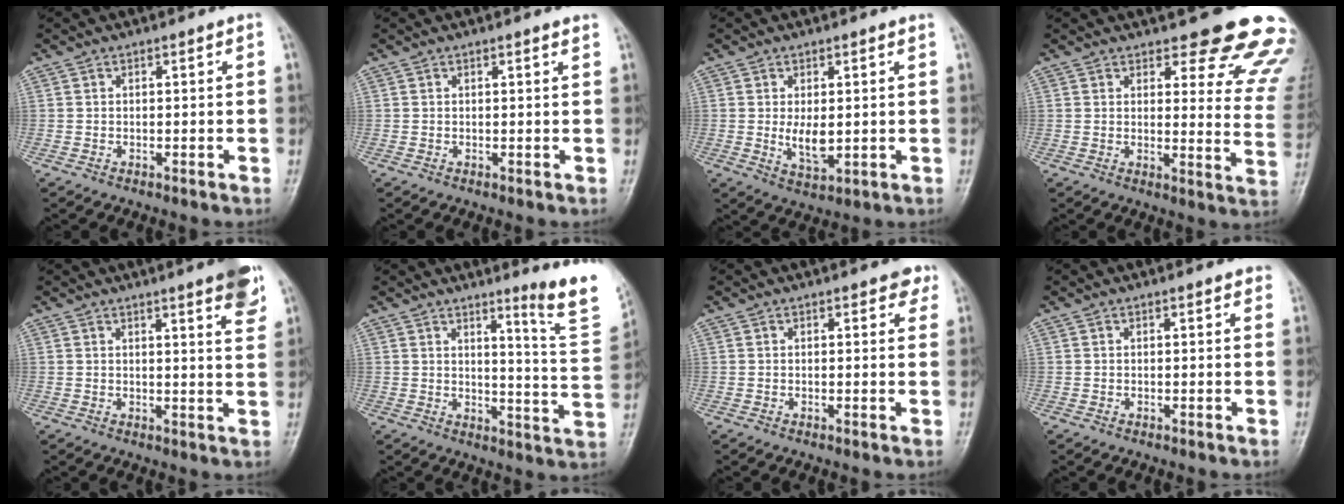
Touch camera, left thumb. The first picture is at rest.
{"total": 0.8, "force": [0.7, -0.1, 0.4], "torque": [-0.011, -0.002, 0.009]}
{"total": 4.8, "force": [0.3, 2.3, 4.1], "torque": [-0.064, -0.012, 0.015]}
{"total": 18.0, "force": [15.3, 4.8, 8.2], "torque": [-0.047, -0.114, 0.161]}
{"total": 7.4, "force": [4.6, 1.0, 5.7], "torque": [-0.060, -0.020, 0.052]}
{"total": 12.0, "force": [8.2, -0.2, 8.8], "torque": [-0.104, -0.081, 0.102]}
{"total": 2.5, "force": [1.7, 1.2, 1.4], "torque": [0.005, -0.004, 0.014]}
{"total": 1.4, "force": [1.1, 0.5, 0.6], "torque": [0.002, 0.002, 0.009]}